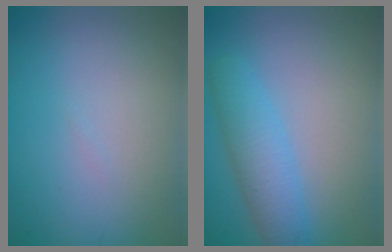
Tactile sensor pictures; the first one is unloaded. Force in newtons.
{"total": 3.7, "press": 3.7, "slide": 0.1}